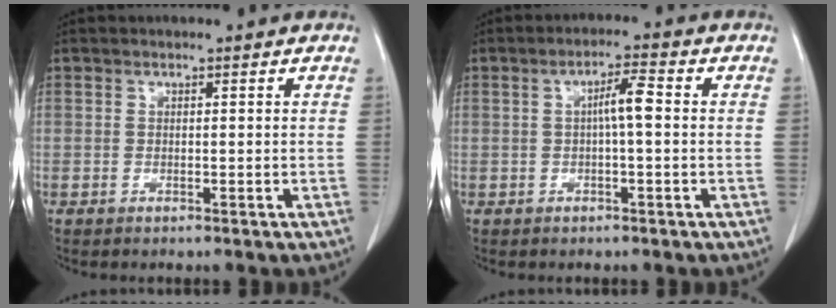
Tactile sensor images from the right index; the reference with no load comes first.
{"total": 4.2, "force": [0.2, 0.6, 4.1], "torque": [-0.074, 0.011, 0.003]}